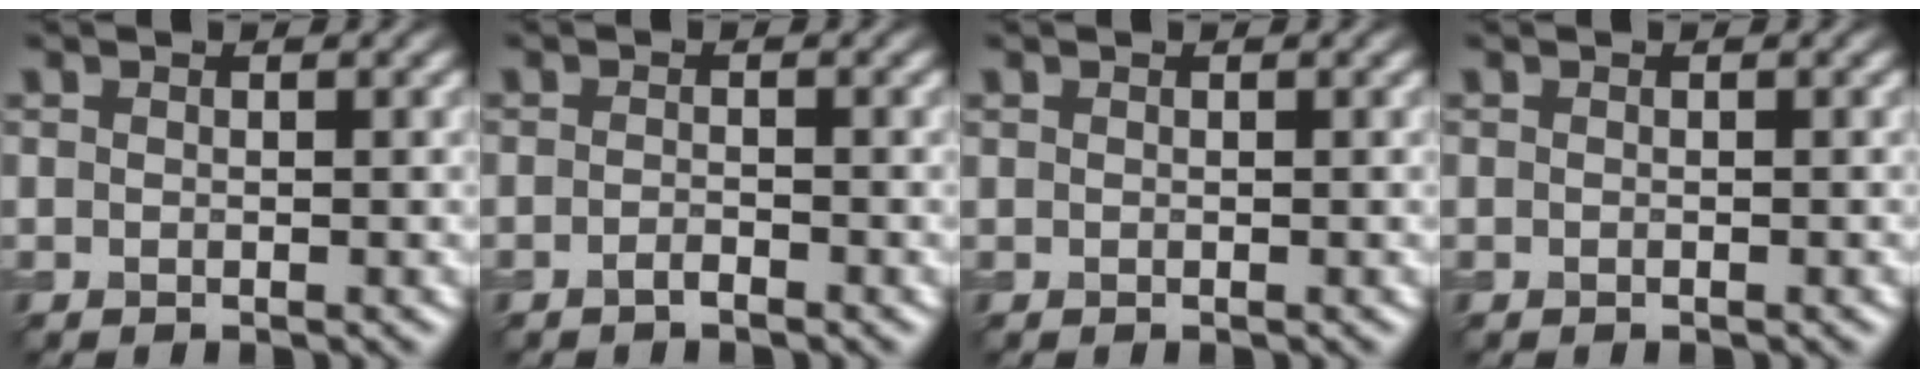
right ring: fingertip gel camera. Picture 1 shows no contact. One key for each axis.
{"total": 0.9, "fx": -0.7, "fy": 0.2, "fz": 0.6, "tx": -0.012, "ty": 0.002, "tz": -0.014}
{"total": 0.0}
{"total": 0.0}